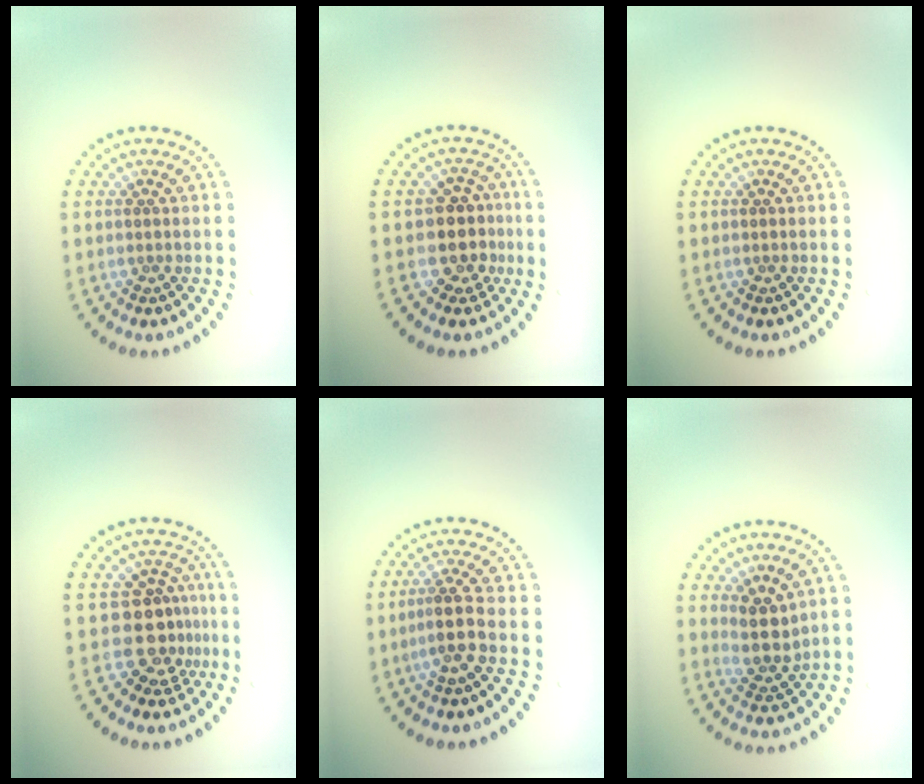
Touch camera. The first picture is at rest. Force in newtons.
{"total": 3.2, "press": 2.7, "slide": 1.8}
{"total": 0.0}
{"total": 3.6, "press": 2.6, "slide": 2.5}
{"total": 2.6, "press": 2.0, "slide": 1.7}
{"total": 2.9, "press": 2.4, "slide": 1.7}